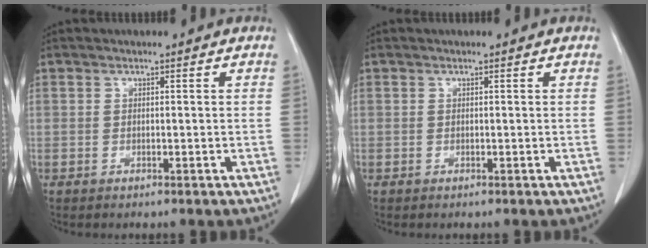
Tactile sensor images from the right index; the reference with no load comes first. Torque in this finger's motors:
{"motor_torque": [-0.01, 0.02, 0.00, 0.00]}